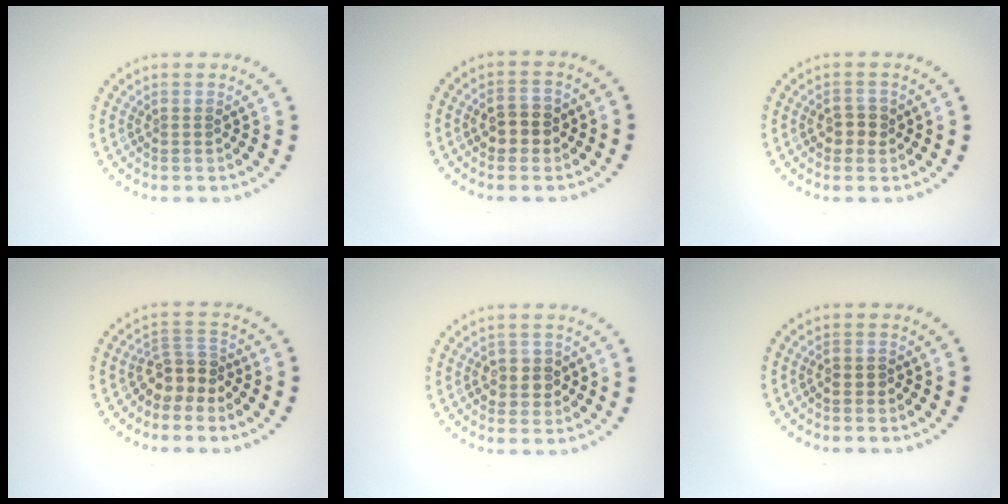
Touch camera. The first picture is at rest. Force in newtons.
{"total": 2.5, "press": 2.5, "slide": 0.2}
{"total": 1.8, "press": 1.7, "slide": 0.6}
{"total": 3.0, "press": 2.3, "slide": 1.9}
{"total": 2.2, "press": 2.1, "slide": 0.7}
{"total": 0.7, "press": 0.5, "slide": 0.4}